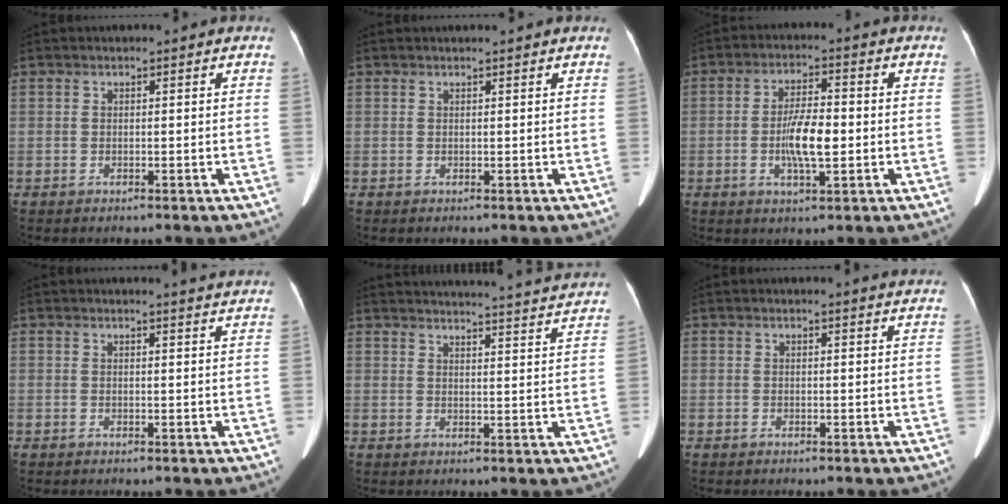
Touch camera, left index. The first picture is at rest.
{"total": 1.5, "force": [1.4, -0.2, 0.5], "torque": [-0.008, 0.017, 0.021]}
{"total": 6.8, "force": [-1.1, 1.7, 6.5], "torque": [-0.127, 0.002, -0.021]}
{"total": 4.0, "force": [3.8, -0.4, 1.0], "torque": [-0.016, -0.006, 0.030]}
{"total": 23.1, "force": [22.4, 0.3, 5.7], "torque": [-0.077, -0.030, 0.269]}
{"total": 2.6, "force": [2.5, -0.3, 0.5], "torque": [-0.011, -0.005, 0.019]}